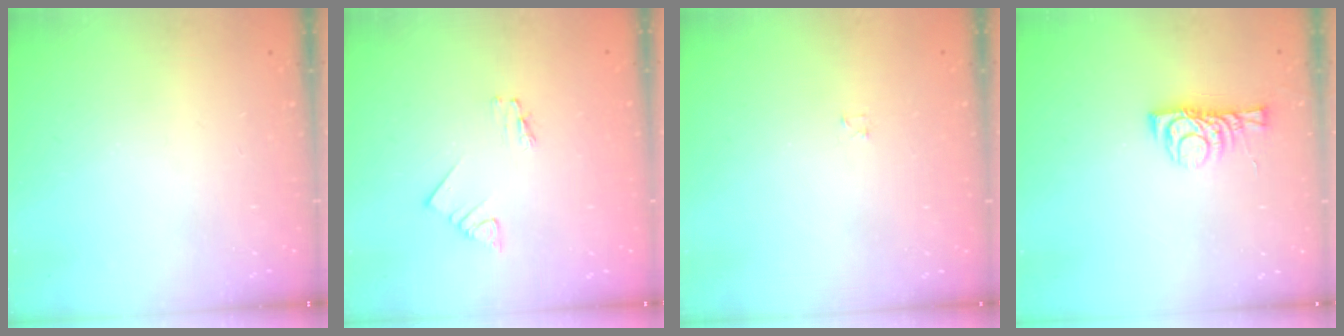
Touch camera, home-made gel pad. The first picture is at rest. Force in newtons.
{"total": 1.2, "press": 1.2, "slide": 0.1}
{"total": 1.2, "press": 1.2, "slide": 0.2}
{"total": 7.0, "press": 6.9, "slide": 0.5}